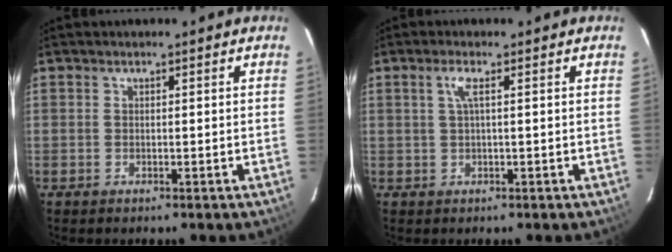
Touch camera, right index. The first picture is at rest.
{"total": 1.9, "force": [0.5, -0.2, 1.9], "torque": [-0.037, 0.001, 0.009]}